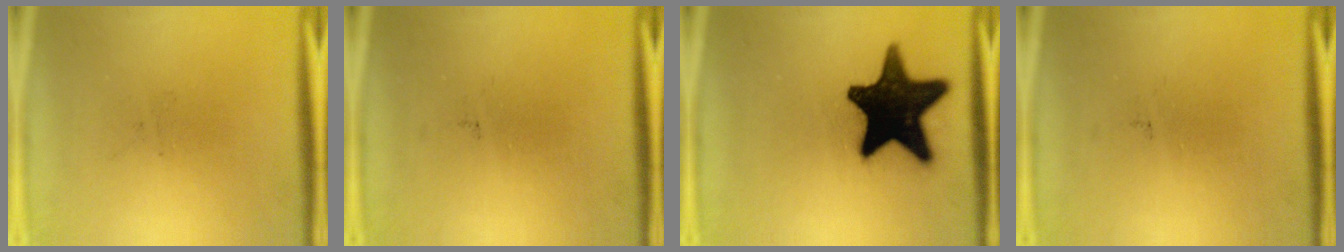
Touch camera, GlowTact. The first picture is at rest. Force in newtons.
{"total": 0.0}
{"total": 19.2}
{"total": 0.0}